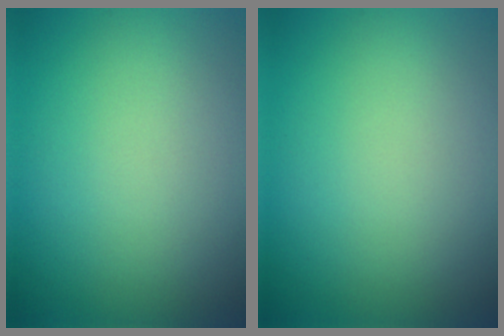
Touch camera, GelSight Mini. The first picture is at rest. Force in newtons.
{"total": 0.0}